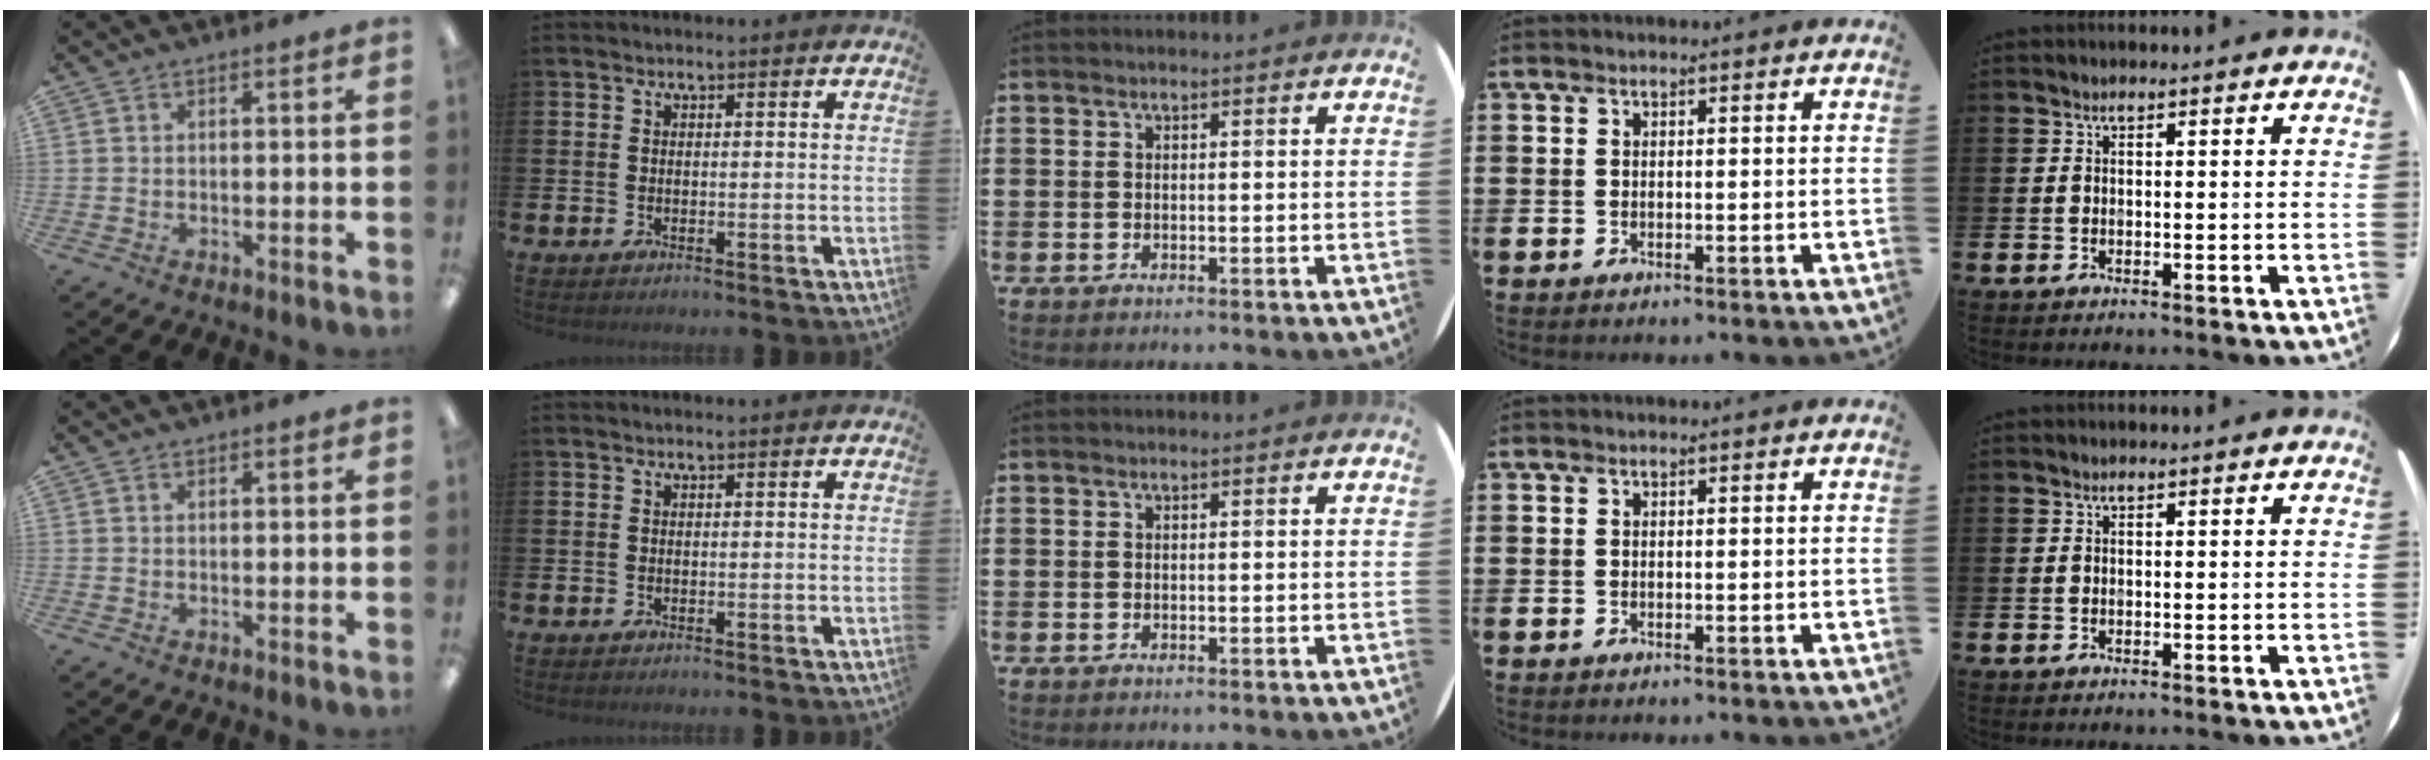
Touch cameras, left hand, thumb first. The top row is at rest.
{"thumb": {"total": 0.5, "force": [0.3, 0.4, 0.3], "torque": [-0.006, 0.003, 0.005]}}